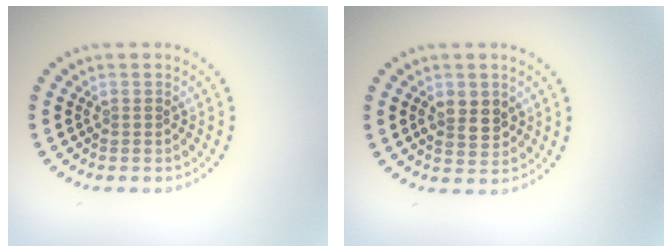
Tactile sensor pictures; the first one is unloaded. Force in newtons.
{"total": 2.7, "press": 2.7, "slide": 0.4}